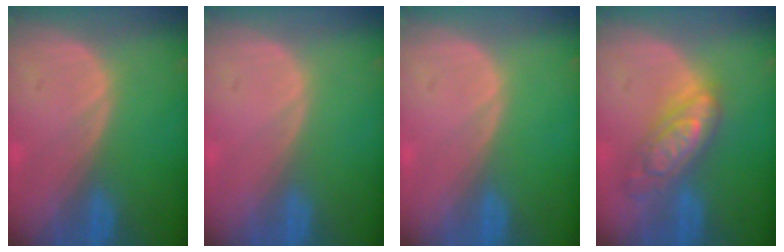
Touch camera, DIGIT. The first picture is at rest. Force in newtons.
{"total": 0.0}
{"total": 0.0}
{"total": 7.4, "press": 7.4, "slide": 0.5}